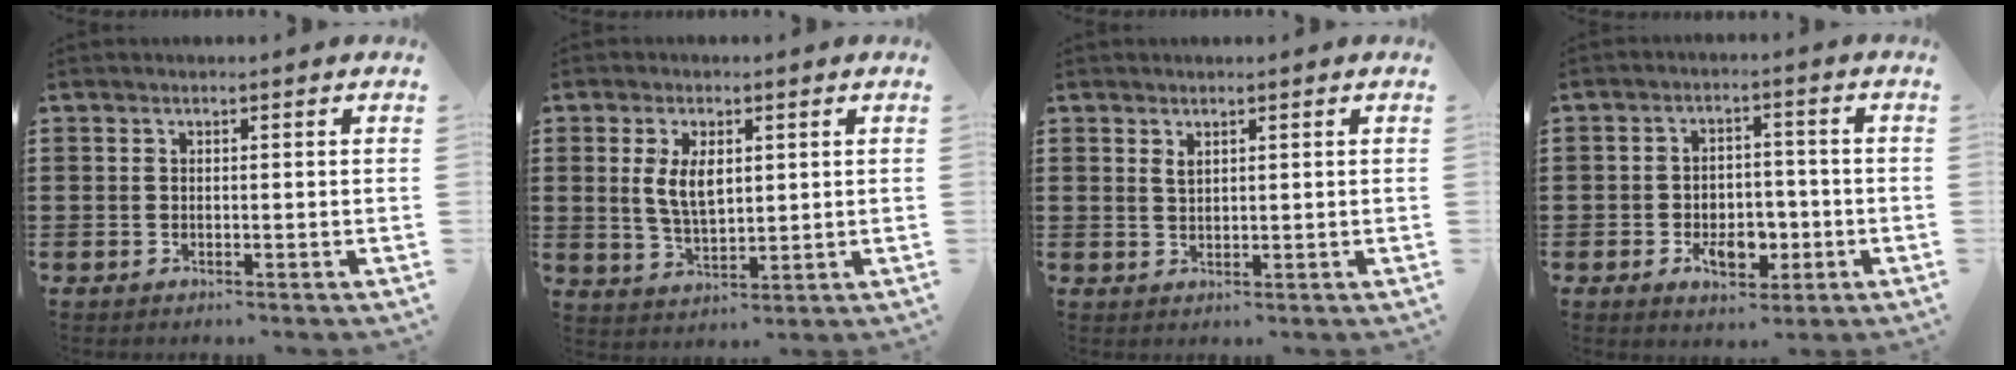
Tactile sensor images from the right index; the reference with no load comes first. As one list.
[{"total": 5.8, "force": [1.1, 3.0, 4.8], "torque": [-0.099, 0.004, 0.014]}, {"total": 1.3, "force": [0.8, 0.6, 0.7], "torque": [-0.016, 0.003, 0.015]}, {"total": 6.2, "force": [-2.2, 3.8, 4.3], "torque": [-0.071, 0.006, -0.039]}]